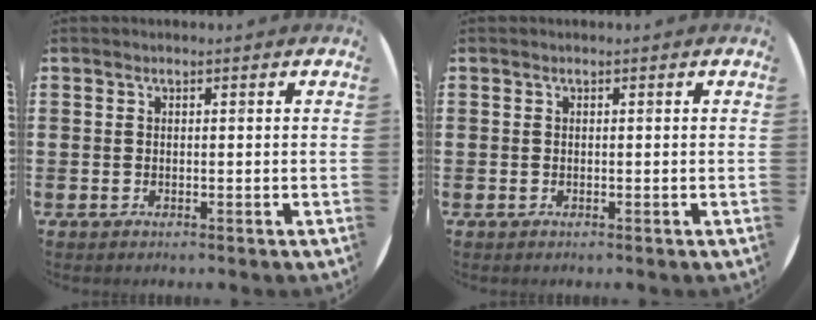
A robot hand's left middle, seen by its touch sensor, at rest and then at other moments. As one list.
[{"total": 0.0}]